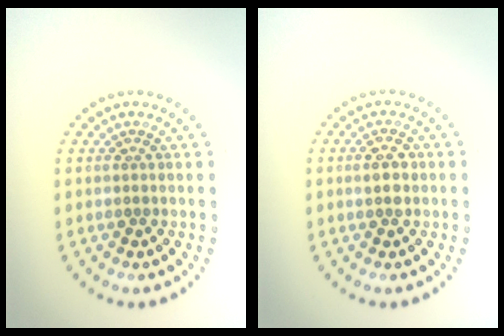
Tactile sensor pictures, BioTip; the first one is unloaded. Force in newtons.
{"total": 1.6, "press": 1.6, "slide": 0.0}